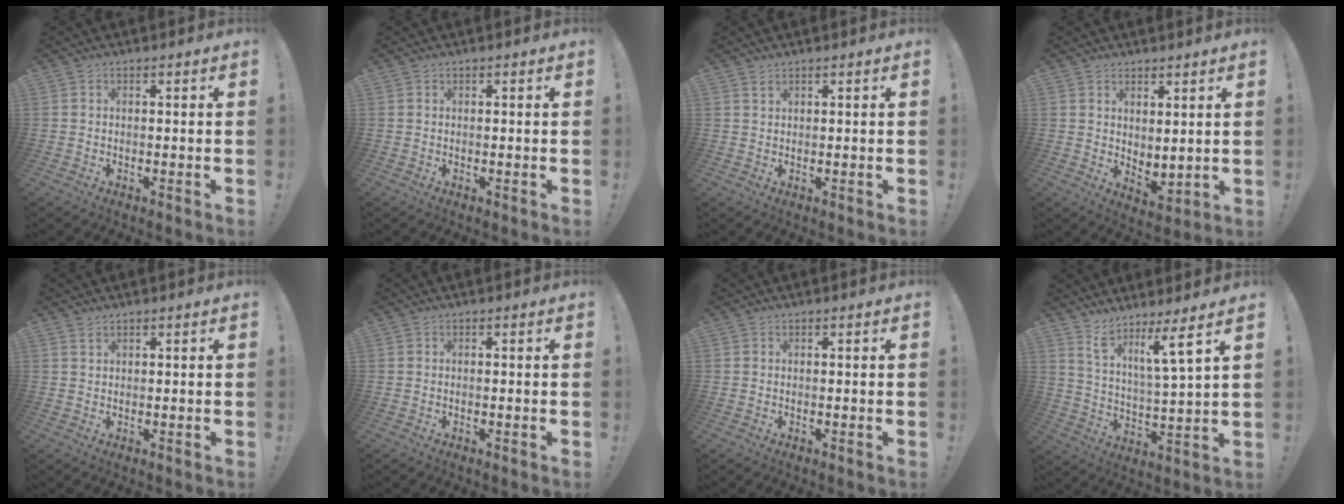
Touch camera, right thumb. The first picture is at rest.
{"total": 0.0}
{"total": 1.4, "force": [1.1, 0.5, 0.8], "torque": [-0.009, -0.002, 0.019]}
{"total": 4.3, "force": [3.0, 1.9, 2.3], "torque": [-0.022, -0.031, 0.058]}
{"total": 1.3, "force": [1.0, 0.4, 0.7], "torque": [-0.007, -0.003, 0.018]}
{"total": 0.0}
{"total": 0.0}
{"total": 10.1, "force": [7.4, -0.6, 6.8], "torque": [-0.121, -0.050, 0.113]}